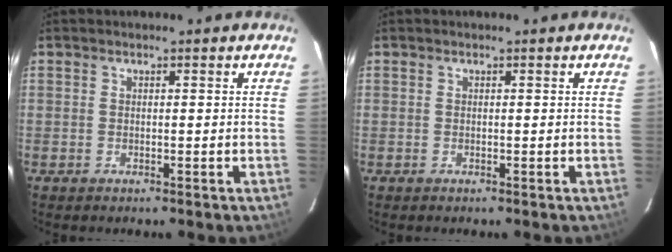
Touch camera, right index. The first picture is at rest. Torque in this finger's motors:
{"motor_torque": [-0.09, 0.09, 0.01, 0.01]}